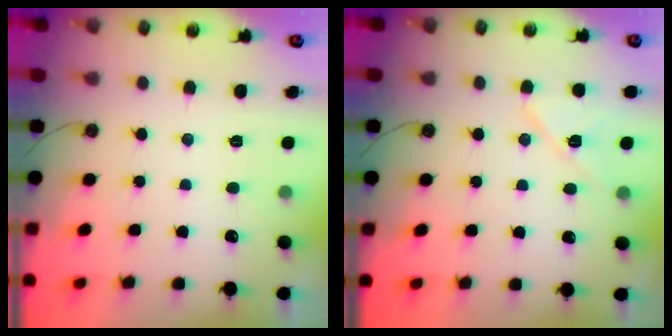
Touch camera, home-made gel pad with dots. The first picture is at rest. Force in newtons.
{"total": 9.2, "press": 9.2, "slide": 0.9}